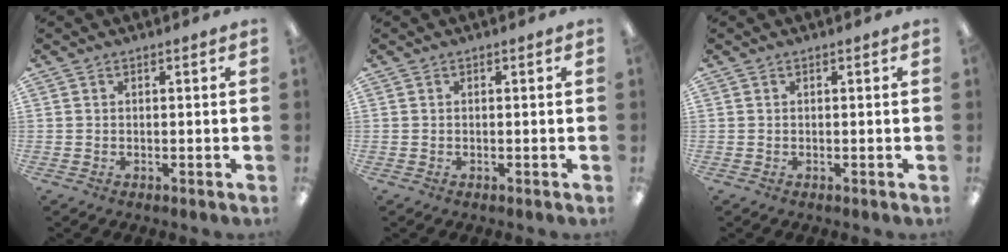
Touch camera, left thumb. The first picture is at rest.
{"total": 0.0}
{"total": 0.0}